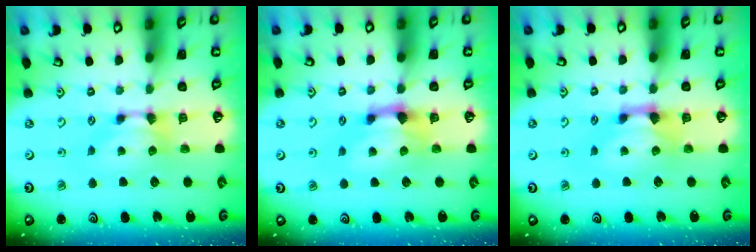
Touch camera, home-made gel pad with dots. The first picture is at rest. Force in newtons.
{"total": 2.1, "press": 1.6, "slide": 1.4}
{"total": 1.6, "press": 0.9, "slide": 1.3}